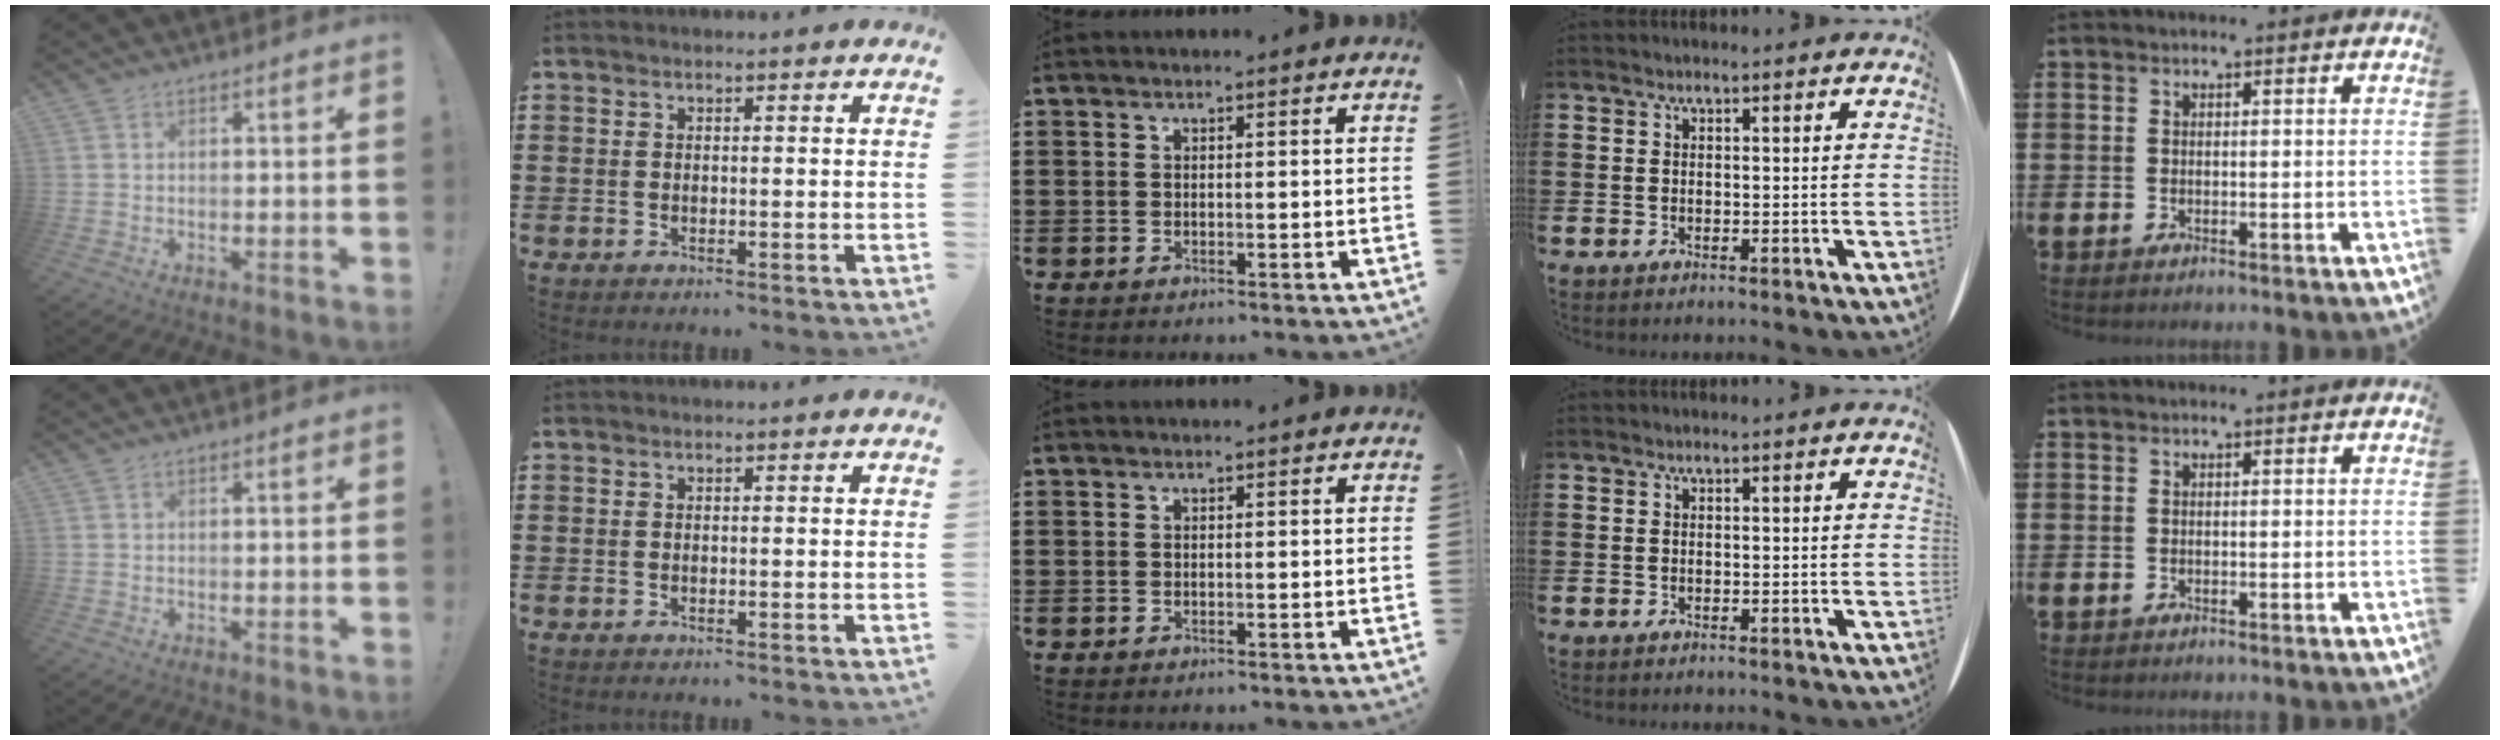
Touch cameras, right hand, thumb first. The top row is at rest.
{}